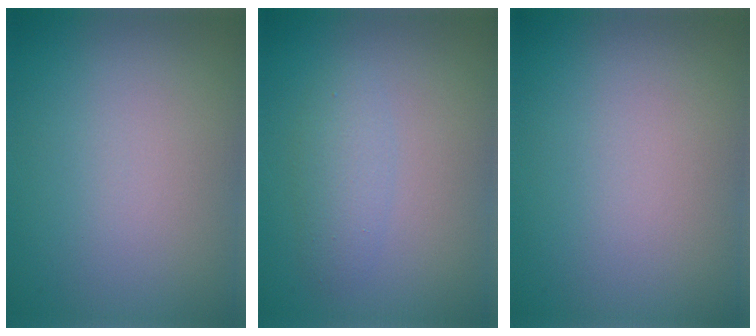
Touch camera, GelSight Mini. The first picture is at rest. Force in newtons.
{"total": 1.0, "press": 1.0, "slide": 0.0}
{"total": 0.0}